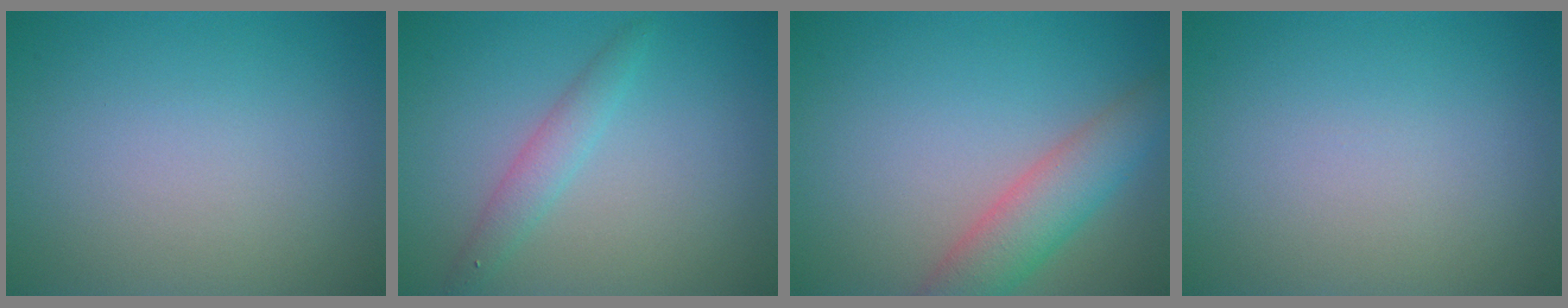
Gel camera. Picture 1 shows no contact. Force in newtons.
{"total": 1.9, "press": 1.9, "slide": 0.1}
{"total": 4.6, "press": 4.6, "slide": 0.3}
{"total": 0.0}